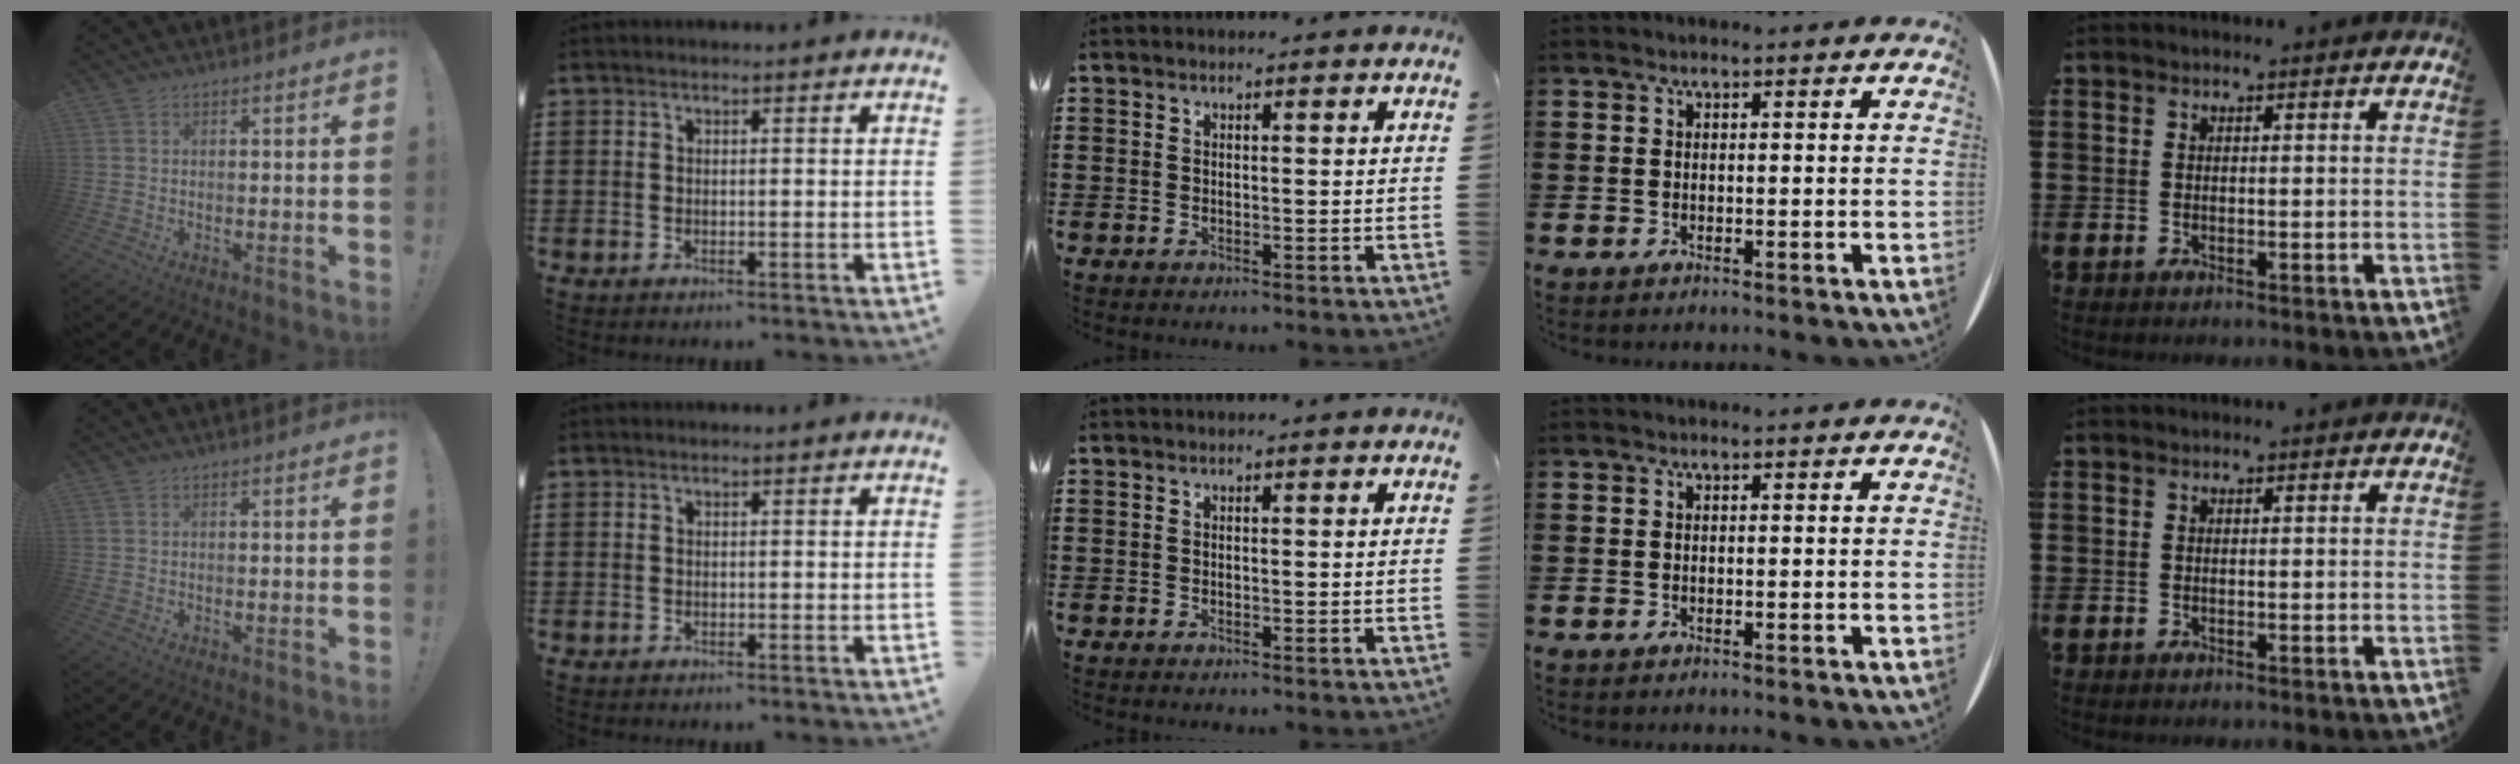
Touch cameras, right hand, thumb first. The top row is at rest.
{}